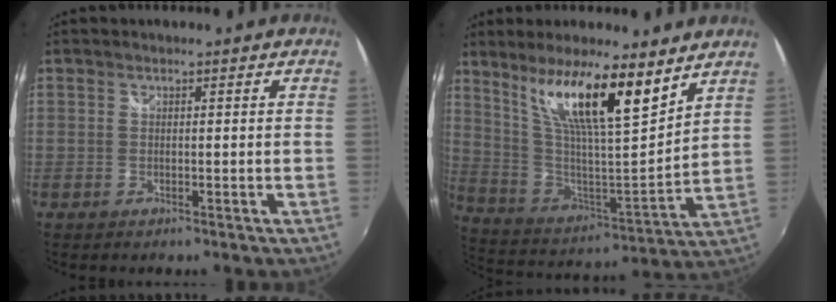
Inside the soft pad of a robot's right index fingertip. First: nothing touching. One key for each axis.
{"total": 18.2, "fx": 11.7, "fy": 3.0, "fz": 13.6, "tx": -0.236, "ty": -0.001, "tz": 0.222}